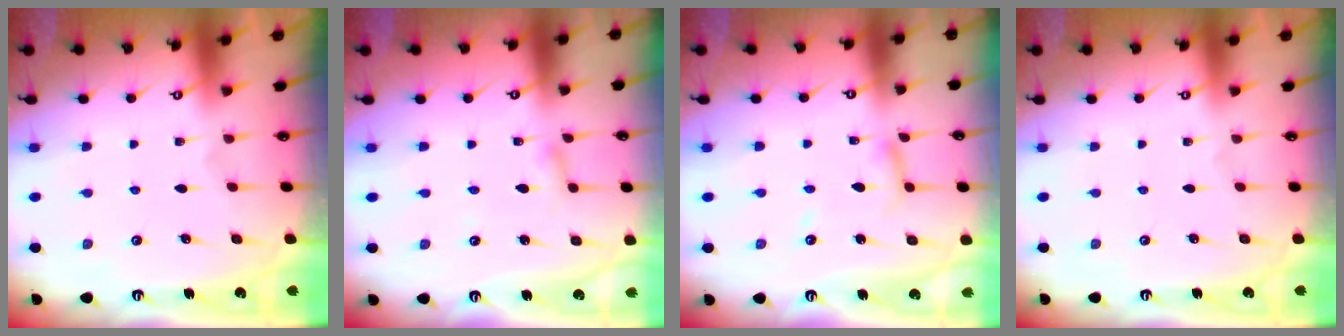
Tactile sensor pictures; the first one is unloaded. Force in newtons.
{"total": 2.7, "press": 2.7, "slide": 0.2}
{"total": 5.3, "press": 5.2, "slide": 0.4}
{"total": 0.0}